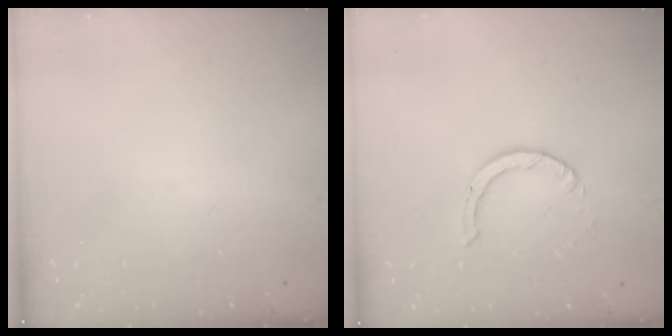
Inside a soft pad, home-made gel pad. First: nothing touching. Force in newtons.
{"total": 2.2, "press": 2.2, "slide": 0.2}